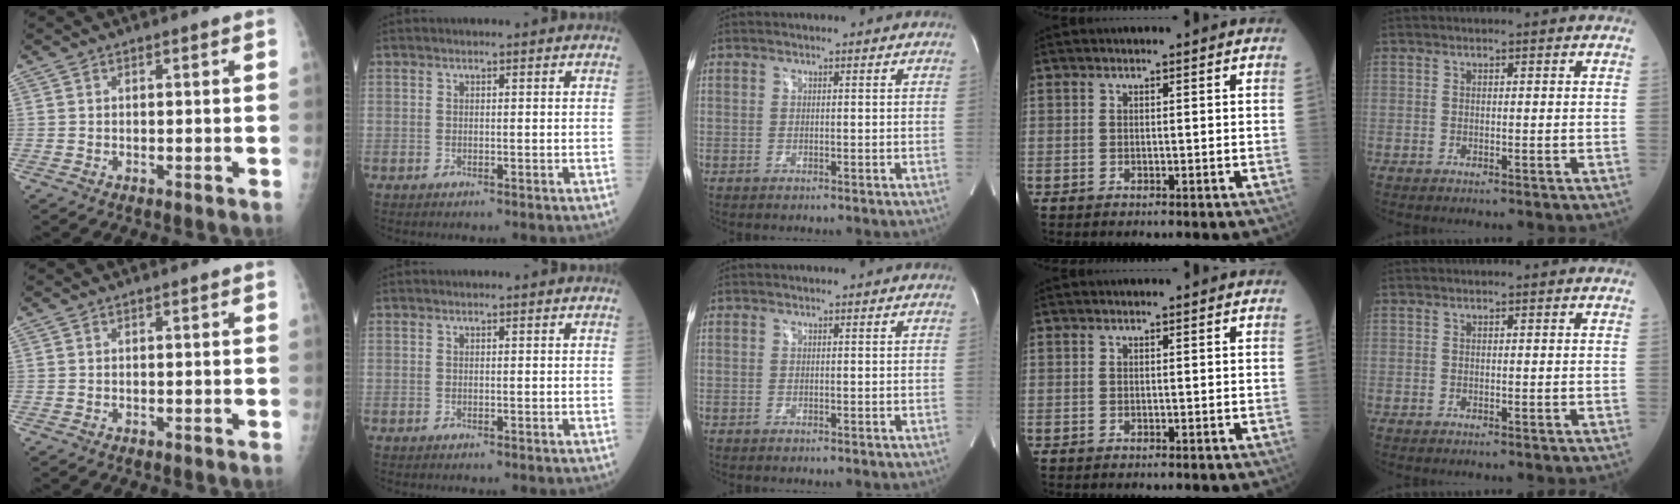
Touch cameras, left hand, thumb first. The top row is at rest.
{}